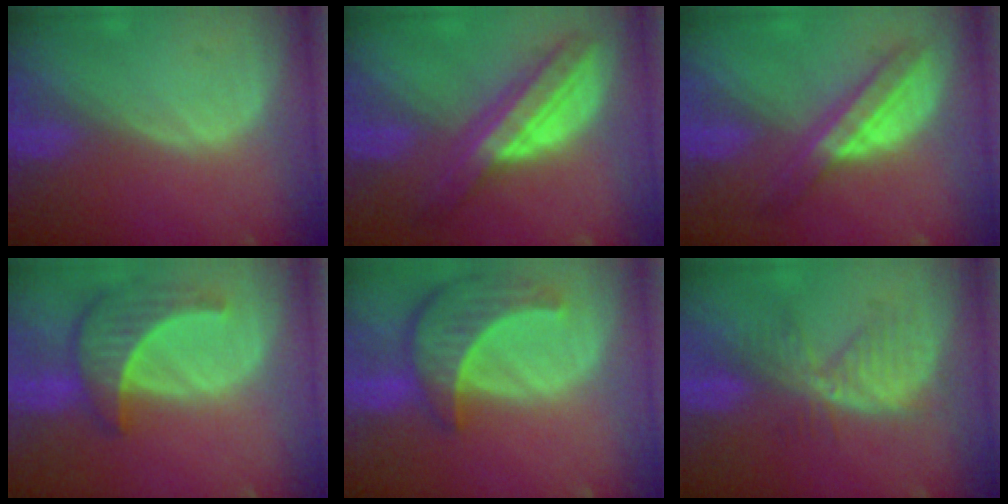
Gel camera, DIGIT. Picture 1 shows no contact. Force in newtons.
{"total": 8.5, "press": 8.5, "slide": 0.5}
{"total": 6.2, "press": 6.2, "slide": 0.1}
{"total": 6.8, "press": 6.8, "slide": 0.7}
{"total": 8.6, "press": 7.9, "slide": 3.3}
{"total": 6.0, "press": 5.9, "slide": 1.1}